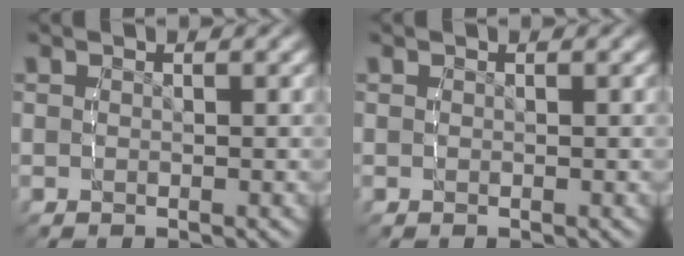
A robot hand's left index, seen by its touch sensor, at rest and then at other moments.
{"total": 0.0}